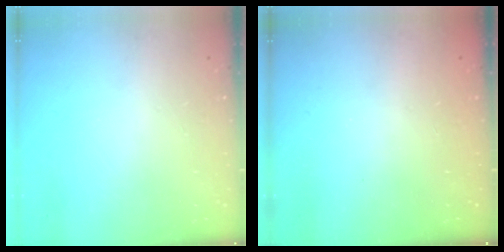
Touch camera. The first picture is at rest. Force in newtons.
{"total": 2.3, "press": 2.2, "slide": 0.7}